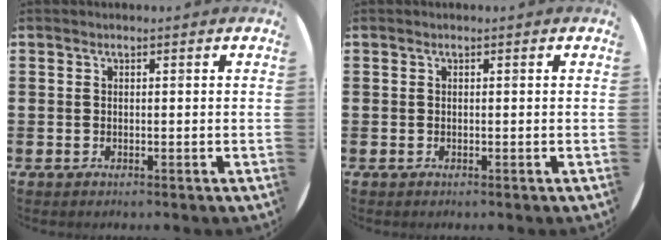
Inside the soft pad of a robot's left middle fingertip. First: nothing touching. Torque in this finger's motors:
{"motor_torque": [-0.22, -0.05, -0.01, -0.01]}